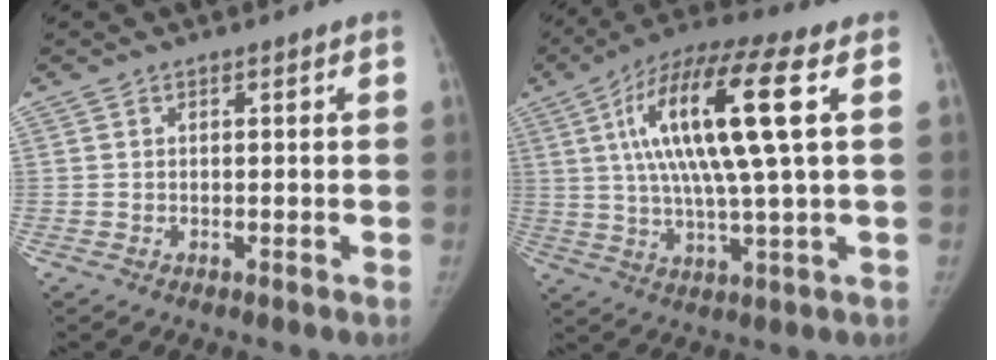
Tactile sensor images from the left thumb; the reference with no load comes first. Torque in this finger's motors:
{"motor_torque": [0.32, 1.45, 2.08, -0.69, 0.17]}